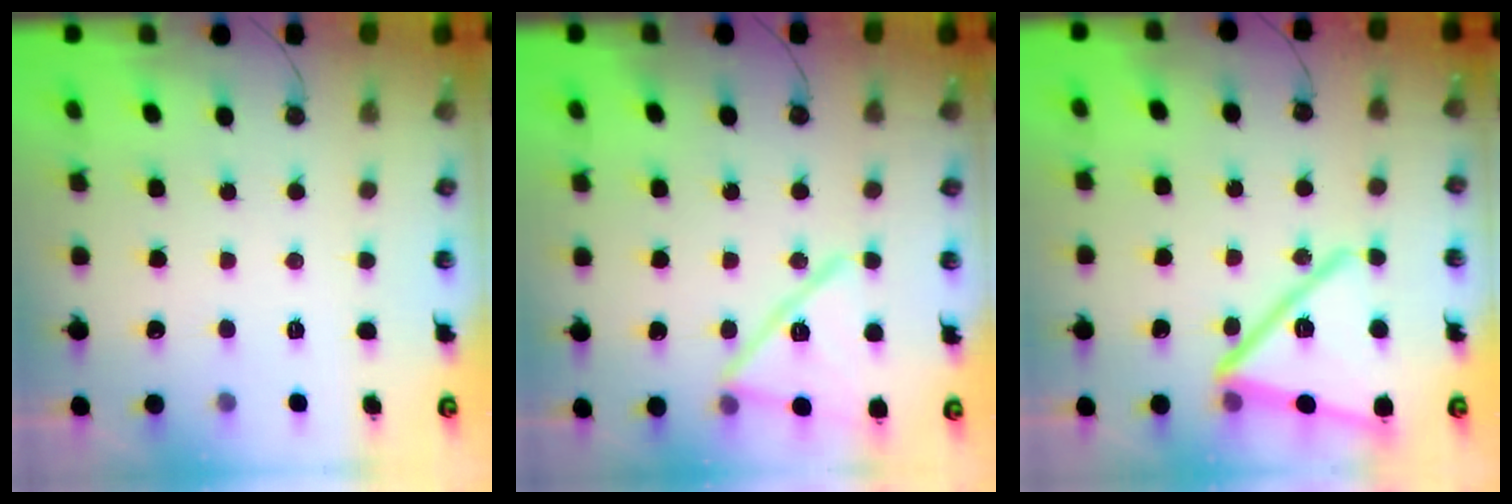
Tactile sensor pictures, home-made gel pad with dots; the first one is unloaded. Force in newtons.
{"total": 15.6, "press": 15.6, "slide": 0.4}
{"total": 20.2, "press": 20.1, "slide": 1.6}